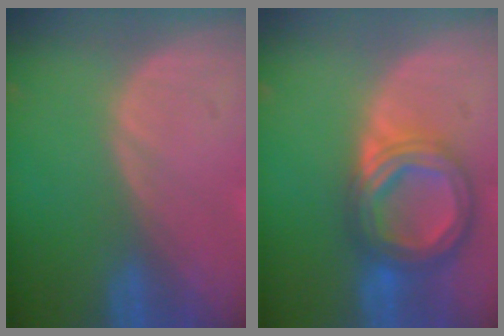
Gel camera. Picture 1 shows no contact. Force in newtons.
{"total": 8.4, "press": 8.4, "slide": 0.5}